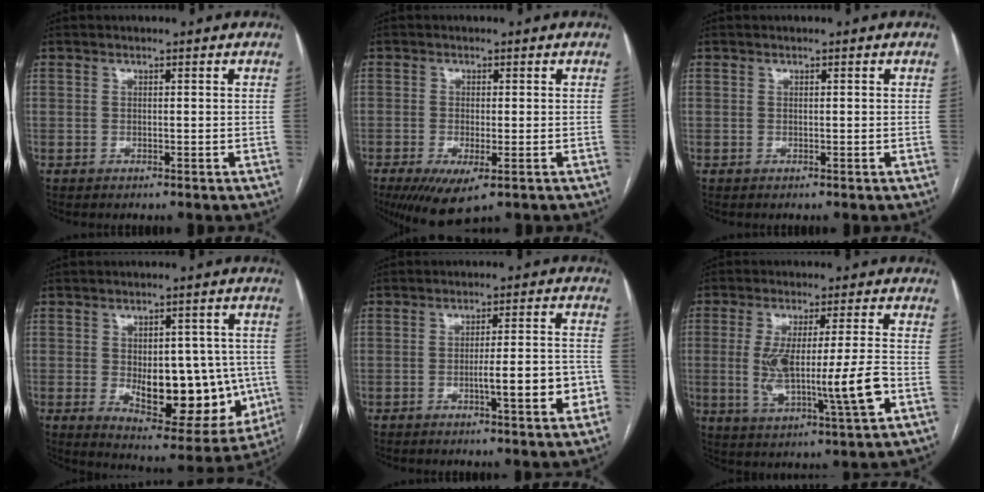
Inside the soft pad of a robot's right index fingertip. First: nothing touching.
{"total": 6.5, "force": [-3.5, 1.8, 5.2], "torque": [-0.081, -0.017, -0.052]}
{"total": 0.0}
{"total": 17.2, "force": [-2.4, 8.2, 14.9], "torque": [-0.201, 0.001, -0.008]}
{"total": 8.8, "force": [-3.0, 0.9, 8.2], "torque": [-0.114, 0.011, -0.038]}
{"total": 13.4, "force": [-2.2, 1.0, 13.1], "torque": [-0.241, -0.006, -0.031]}